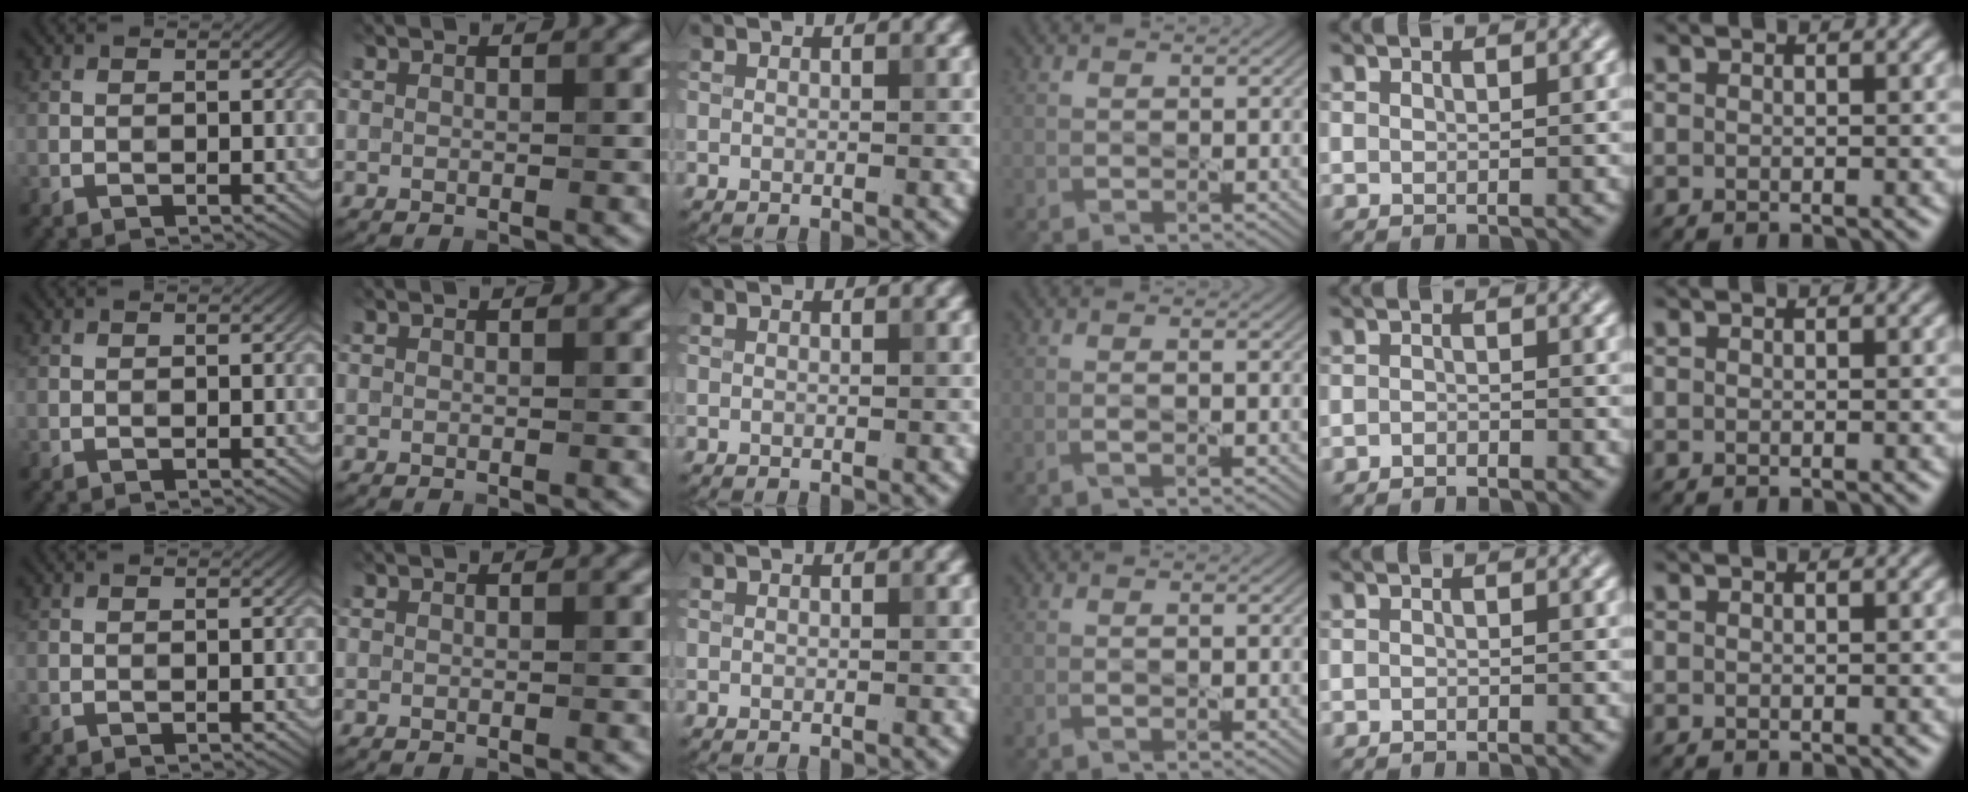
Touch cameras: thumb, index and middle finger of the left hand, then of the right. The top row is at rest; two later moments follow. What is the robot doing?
{"motion": "squeeze", "object": "foam earplug"}